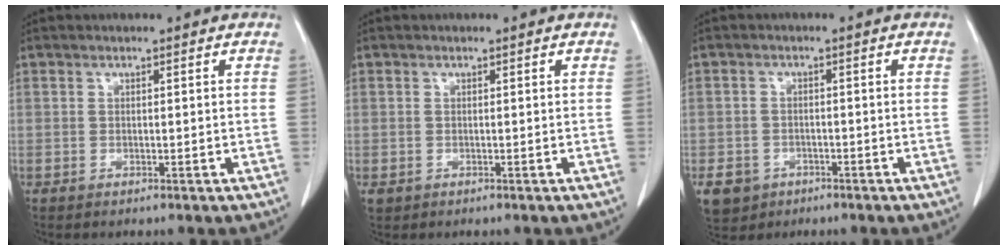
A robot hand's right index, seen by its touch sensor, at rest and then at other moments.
{"total": 0.9, "force": [-0.2, 0.9, 0.1], "torque": [-0.001, 0.005, -0.002]}
{"total": 5.7, "force": [-2.8, 4.8, 1.2], "torque": [-0.025, 0.006, -0.040]}